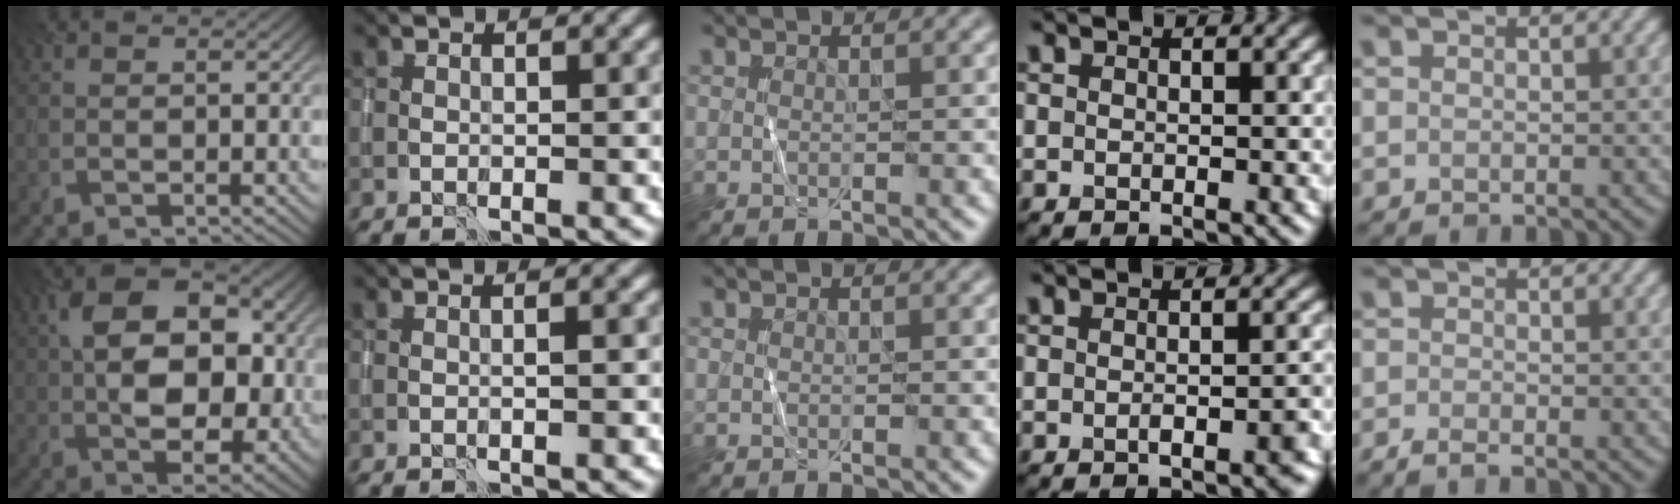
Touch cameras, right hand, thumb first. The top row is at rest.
{"thumb": {"total": 12.3, "force": [1.4, 7.7, 9.6], "torque": [-0.165, 0.006, 0.020]}, "index": {"total": 1.1, "force": [0.1, 0.2, 1.1], "torque": [-0.017, 0.003, -0.003]}, "ring": {"total": 2.8, "force": [-1.2, 0.8, 2.4], "torque": [-0.028, 0.005, -0.017]}, "little": {"total": 1.1, "force": [-0.9, 0.2, 0.6], "torque": [0.001, -0.009, -0.020]}}